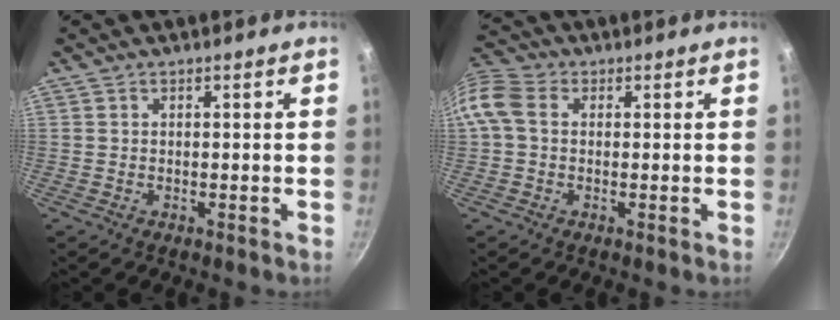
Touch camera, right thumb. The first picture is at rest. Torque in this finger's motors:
{"motor_torque": [2.33, 2.67, 1.22, 0.05, 0.59]}